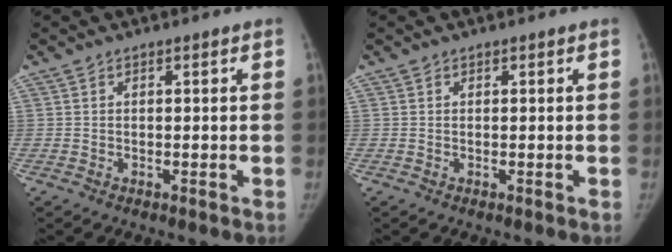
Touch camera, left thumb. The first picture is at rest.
{"total": 0.0}